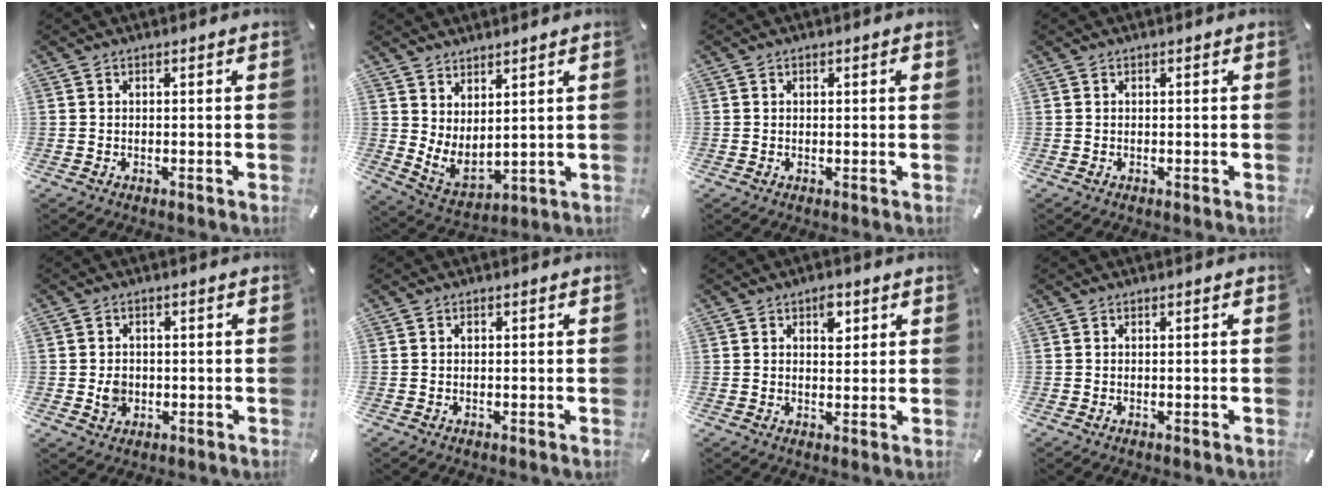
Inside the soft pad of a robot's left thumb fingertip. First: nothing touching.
{"total": 4.8, "force": [4.0, 2.4, 1.3], "torque": [-0.057, -0.042, 0.076]}
{"total": 1.1, "force": [0.3, 0.5, 0.9], "torque": [-0.017, 0.005, 0.003]}
{"total": 0.0}
{"total": 3.9, "force": [-0.4, 3.5, 1.8], "torque": [-0.016, -0.001, -0.008]}
{"total": 0.5, "force": [0.1, 0.3, 0.4], "torque": [-0.001, -0.003, 0.001]}
{"total": 4.1, "force": [1.9, 2.5, 2.7], "torque": [-0.027, -0.008, 0.026]}
{"total": 0.0}